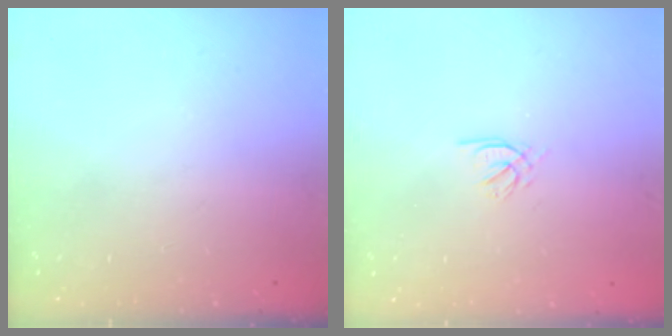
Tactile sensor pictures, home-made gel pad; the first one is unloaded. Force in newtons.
{"total": 2.0, "press": 1.9, "slide": 0.5}